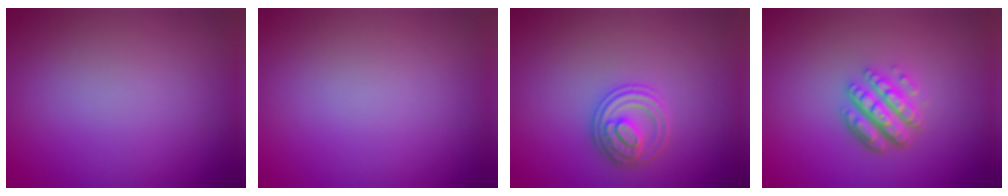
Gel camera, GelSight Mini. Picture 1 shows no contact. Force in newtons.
{"total": 0.0}
{"total": 2.7, "press": 2.7, "slide": 0.6}
{"total": 4.3, "press": 3.3, "slide": 2.7}